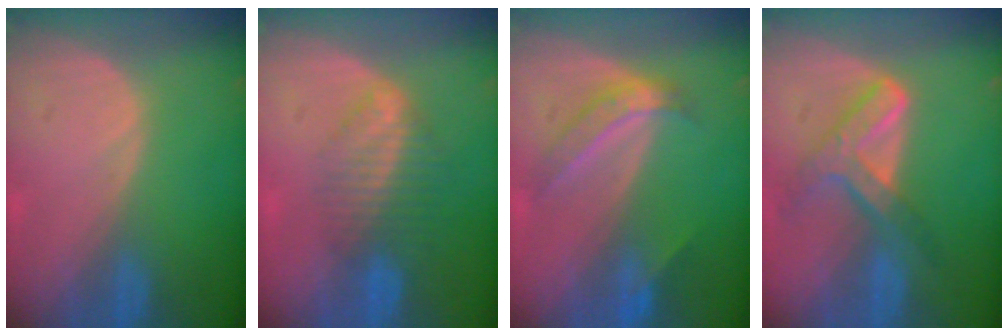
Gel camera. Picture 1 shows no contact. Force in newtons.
{"total": 6.8, "press": 5.8, "slide": 3.5}
{"total": 5.6, "press": 4.8, "slide": 2.9}
{"total": 7.2, "press": 6.2, "slide": 3.8}